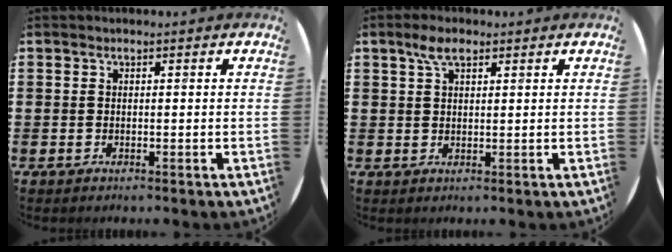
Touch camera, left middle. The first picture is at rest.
{"total": 3.5, "force": [2.3, 1.5, 2.2], "torque": [-0.040, 0.005, 0.039]}